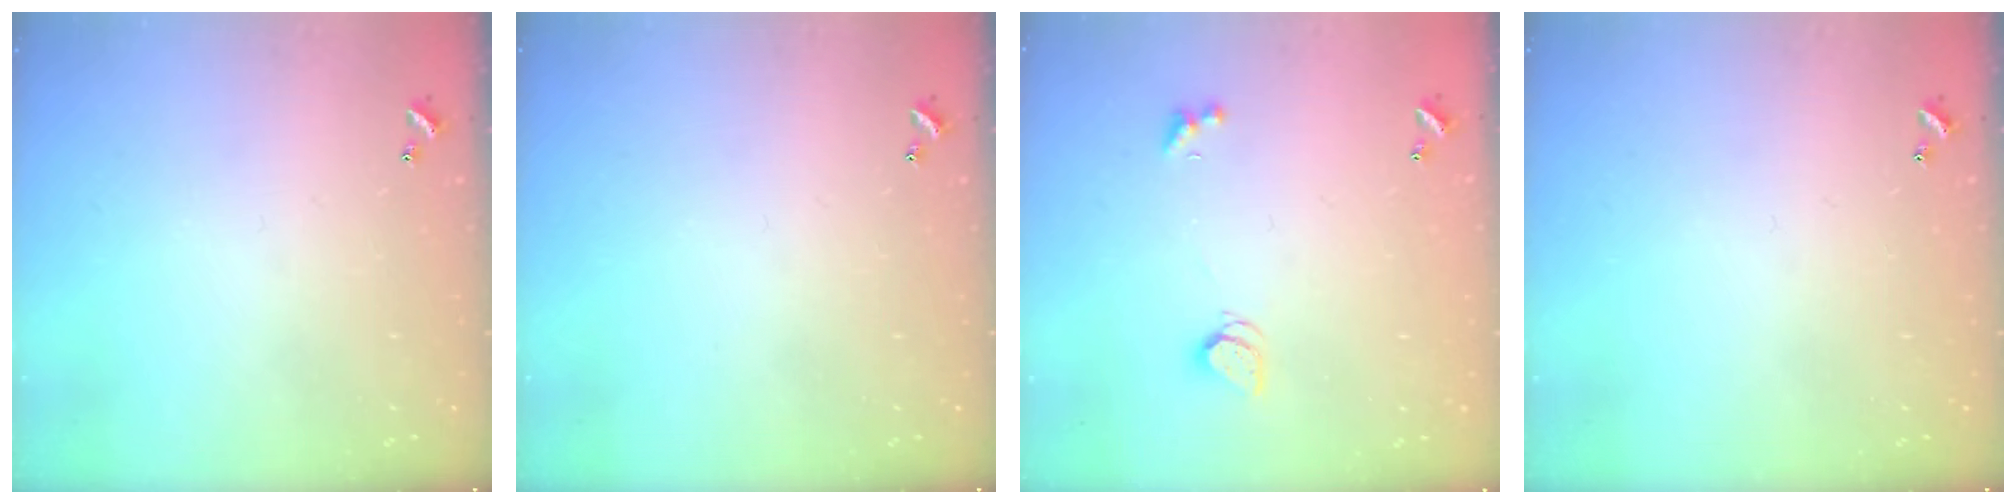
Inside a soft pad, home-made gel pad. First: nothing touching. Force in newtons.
{"total": 0.0}
{"total": 1.7, "press": 1.7, "slide": 0.4}
{"total": 0.0}